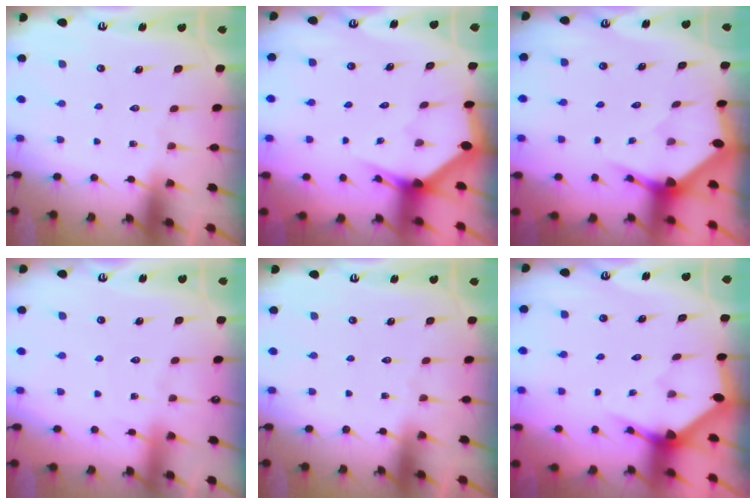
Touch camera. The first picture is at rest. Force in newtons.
{"total": 2.8, "press": 2.8, "slide": 0.2}
{"total": 2.9, "press": 2.9, "slide": 0.2}
{"total": 2.7, "press": 2.6, "slide": 0.4}
{"total": 0.0}
{"total": 3.4, "press": 3.4, "slide": 0.1}